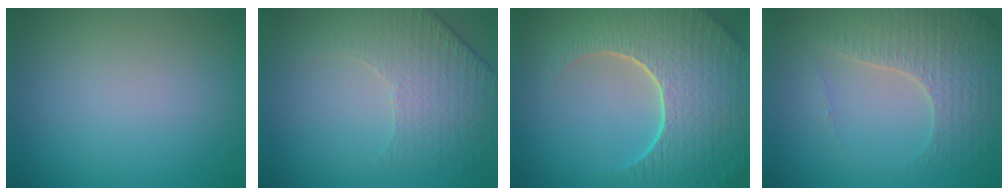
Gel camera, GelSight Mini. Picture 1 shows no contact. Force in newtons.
{"total": 4.7, "press": 3.4, "slide": 3.2}
{"total": 8.9, "press": 6.1, "slide": 6.5}
{"total": 3.8, "press": 3.7, "slide": 0.9}